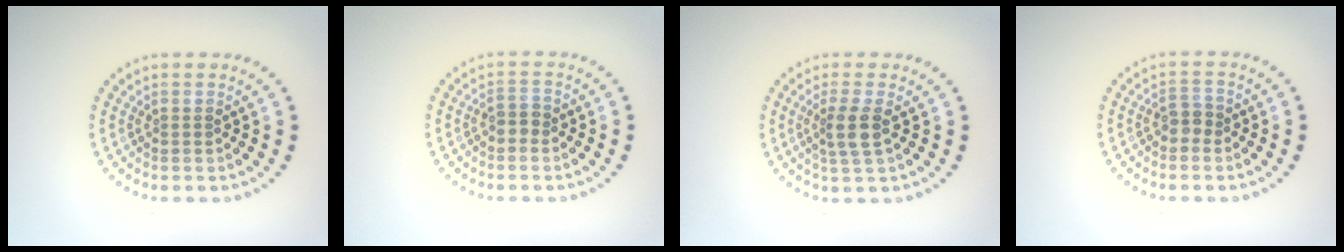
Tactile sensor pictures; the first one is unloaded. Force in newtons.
{"total": 1.2, "press": 1.1, "slide": 0.5}
{"total": 2.3, "press": 2.0, "slide": 1.2}
{"total": 1.5, "press": 1.3, "slide": 0.7}